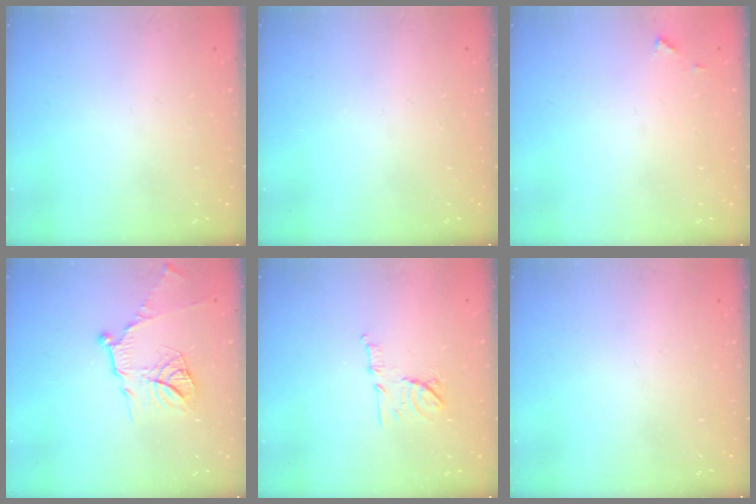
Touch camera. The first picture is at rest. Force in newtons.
{"total": 0.0}
{"total": 4.3, "press": 4.2, "slide": 0.5}
{"total": 13.4, "press": 13.3, "slide": 1.2}
{"total": 9.5, "press": 9.5, "slide": 0.8}
{"total": 0.0}